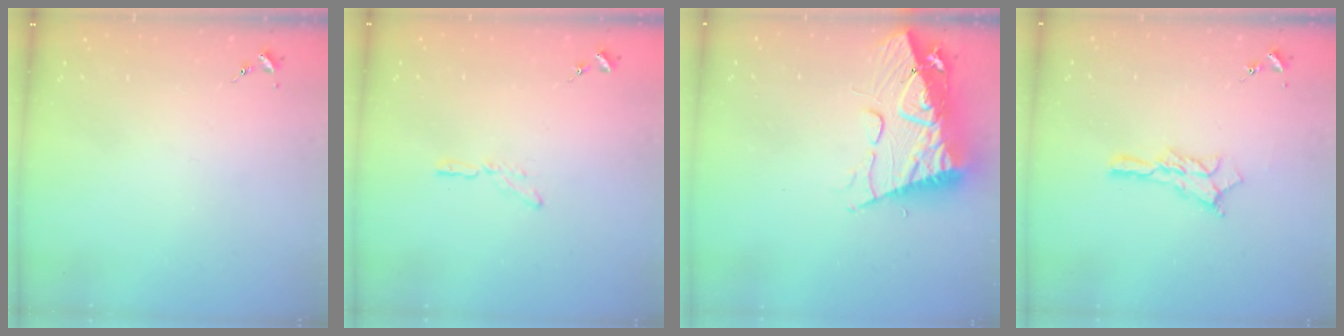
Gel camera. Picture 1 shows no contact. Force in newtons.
{"total": 3.3, "press": 3.3, "slide": 0.3}
{"total": 16.8, "press": 16.7, "slide": 1.6}
{"total": 11.2, "press": 11.1, "slide": 0.7}